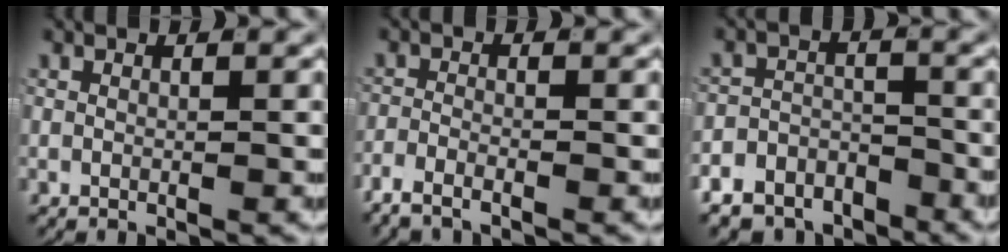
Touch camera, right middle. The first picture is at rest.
{"total": 2.6, "force": [-2.2, 0.7, 1.2], "torque": [-0.024, 0.000, -0.044]}
{"total": 9.1, "force": [-6.8, 5.6, 2.3], "torque": [-0.019, -0.009, -0.128]}